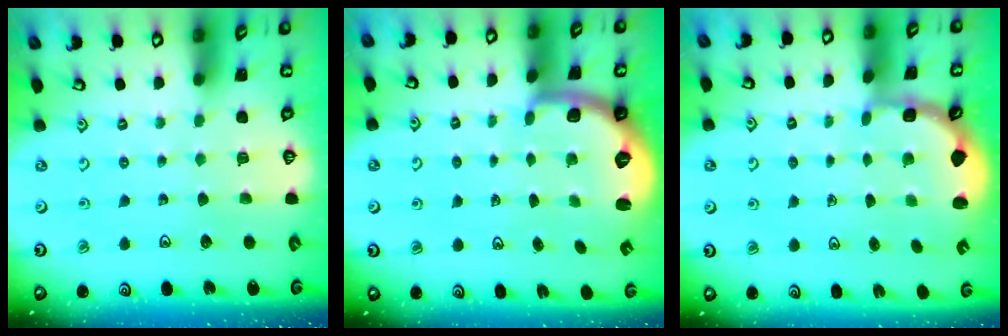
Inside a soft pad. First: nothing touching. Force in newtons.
{"total": 1.9, "press": 1.8, "slide": 0.5}
{"total": 2.7, "press": 2.1, "slide": 1.7}